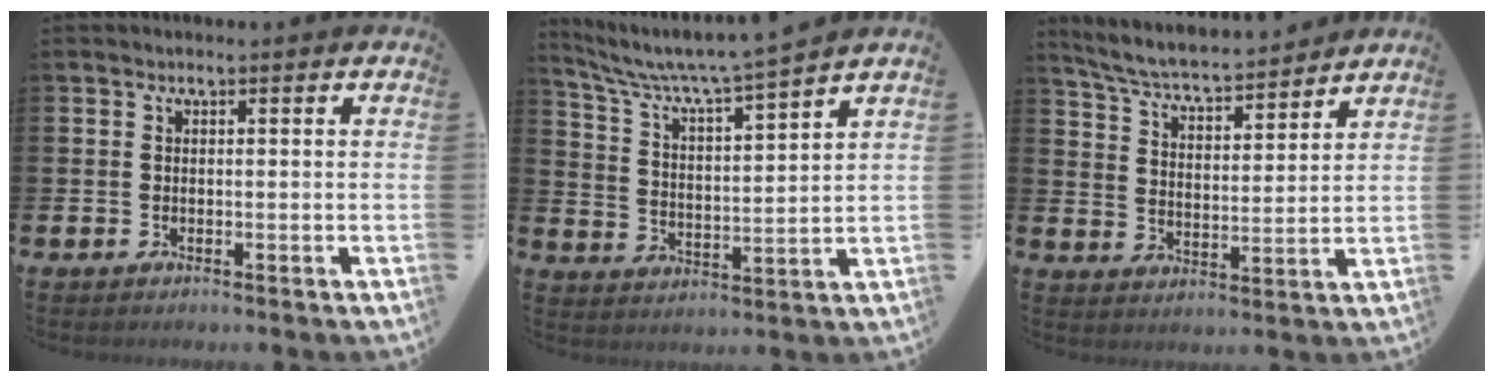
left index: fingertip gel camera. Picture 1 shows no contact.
{"total": 6.4, "force": [6.0, -0.2, 2.2], "torque": [-0.071, -0.048, 0.099]}
{"total": 5.8, "force": [5.6, 0.5, 1.5], "torque": [-0.056, -0.043, 0.094]}